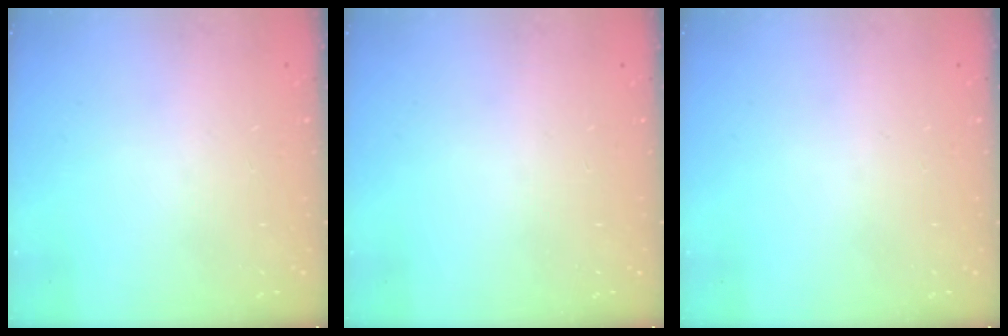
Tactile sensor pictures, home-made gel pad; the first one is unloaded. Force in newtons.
{"total": 0.0}
{"total": 0.0}